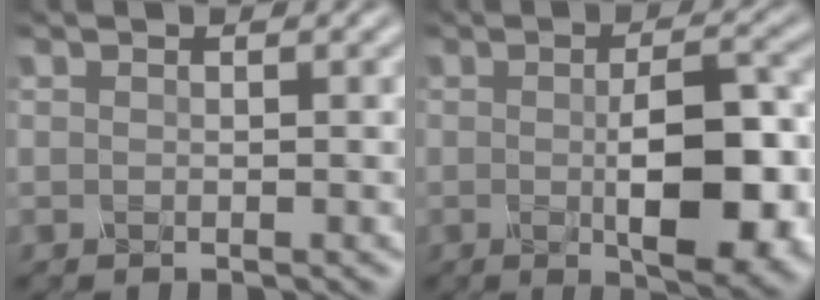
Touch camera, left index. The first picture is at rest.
{"total": 8.2, "force": [-0.9, 2.8, 7.7], "torque": [-0.116, -0.008, -0.007]}